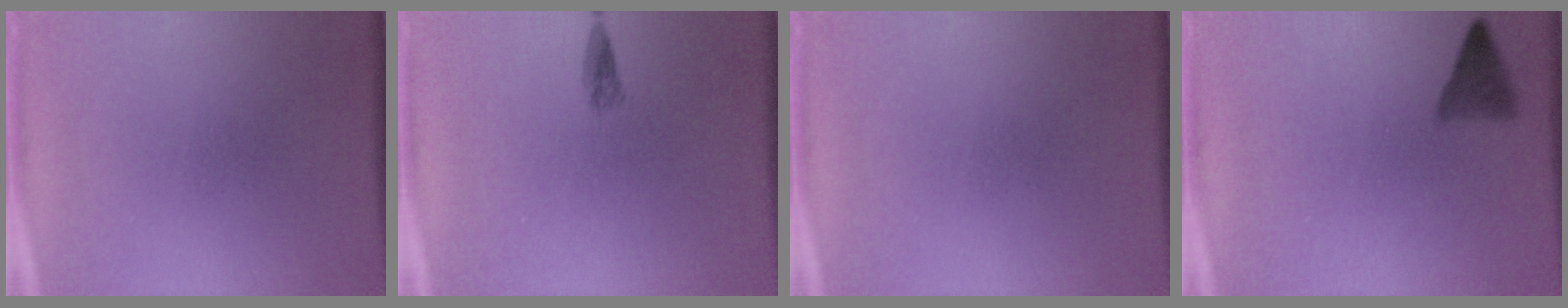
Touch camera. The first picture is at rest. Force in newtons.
{"total": 1.3}
{"total": 0.0}
{"total": 2.6}